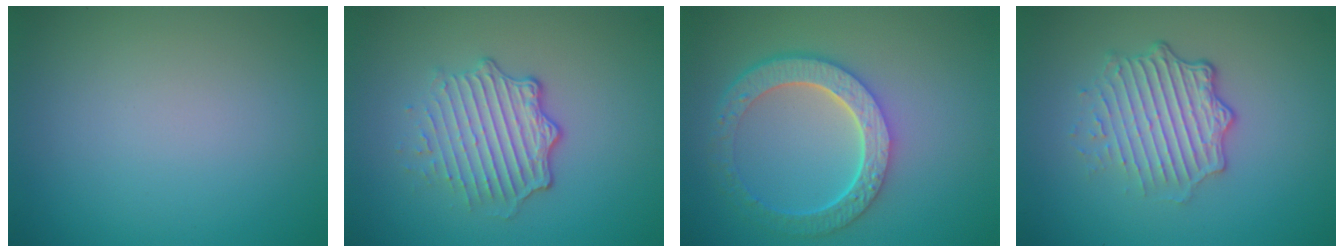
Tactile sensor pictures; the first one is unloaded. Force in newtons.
{"total": 4.7, "press": 3.4, "slide": 3.2}
{"total": 6.0, "press": 4.5, "slide": 4.0}
{"total": 5.0, "press": 3.6, "slide": 3.5}